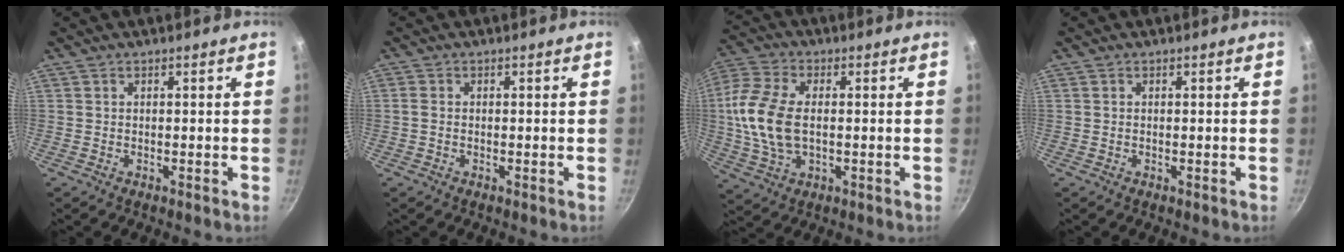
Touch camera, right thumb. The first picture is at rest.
{"total": 2.8, "force": [-0.2, 2.0, 2.0], "torque": [-0.050, 0.007, -0.008]}
{"total": 13.6, "force": [0.2, 8.0, 11.0], "torque": [-0.228, 0.015, -0.004]}
{"total": 0.0}